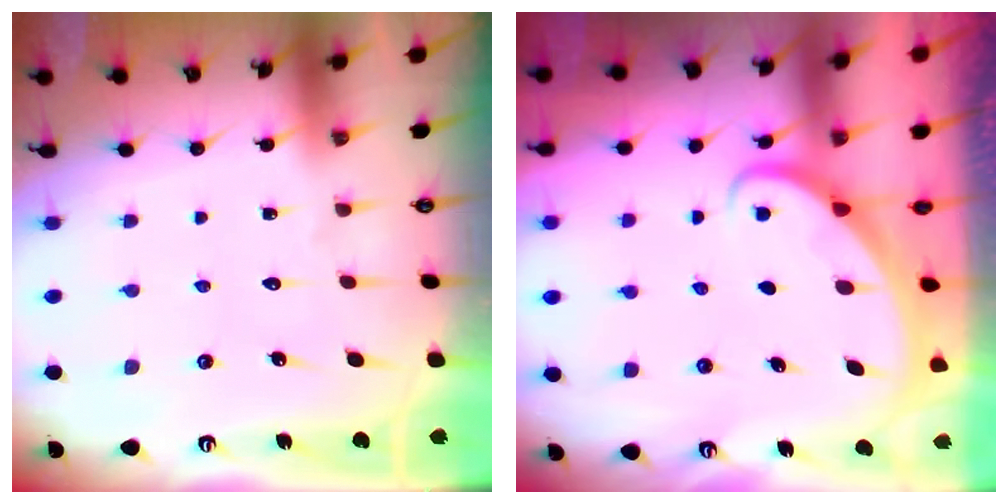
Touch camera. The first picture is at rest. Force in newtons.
{"total": 2.3, "press": 2.3, "slide": 0.1}